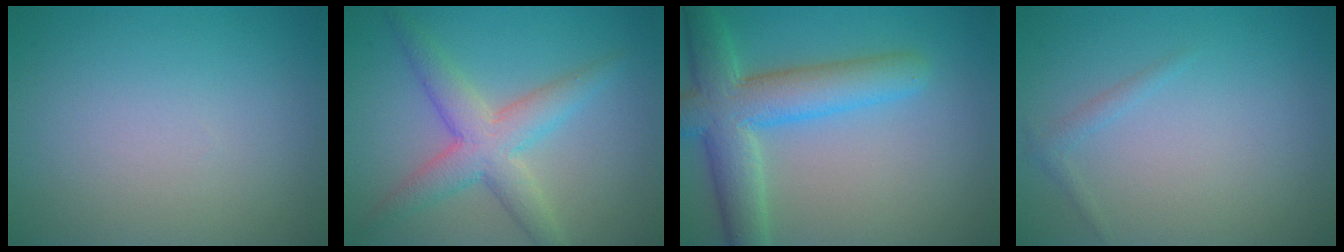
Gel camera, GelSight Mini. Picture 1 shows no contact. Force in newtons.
{"total": 5.0, "press": 5.0, "slide": 0.1}
{"total": 7.3, "press": 7.2, "slide": 0.4}
{"total": 0.9, "press": 0.9, "slide": 0.1}